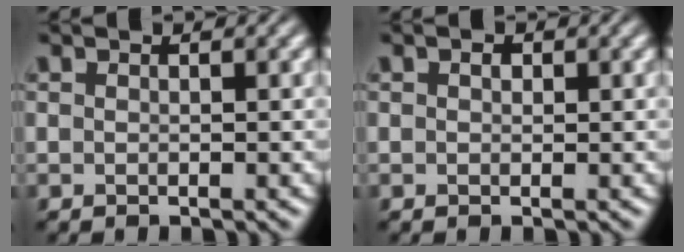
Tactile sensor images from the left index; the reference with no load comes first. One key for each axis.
{"total": 0.7, "fx": 0.2, "fy": 0.5, "fz": 0.4, "tx": -0.006, "ty": -0.001, "tz": 0.000}